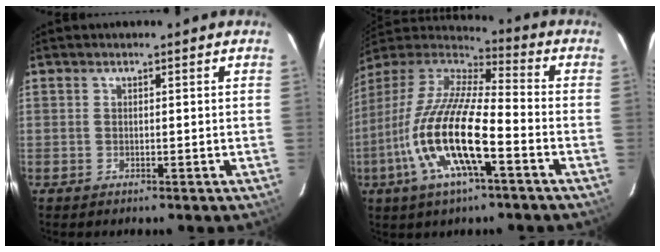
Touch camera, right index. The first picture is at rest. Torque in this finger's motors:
{"motor_torque": [1.09, -0.71, 1.05, 0.21]}